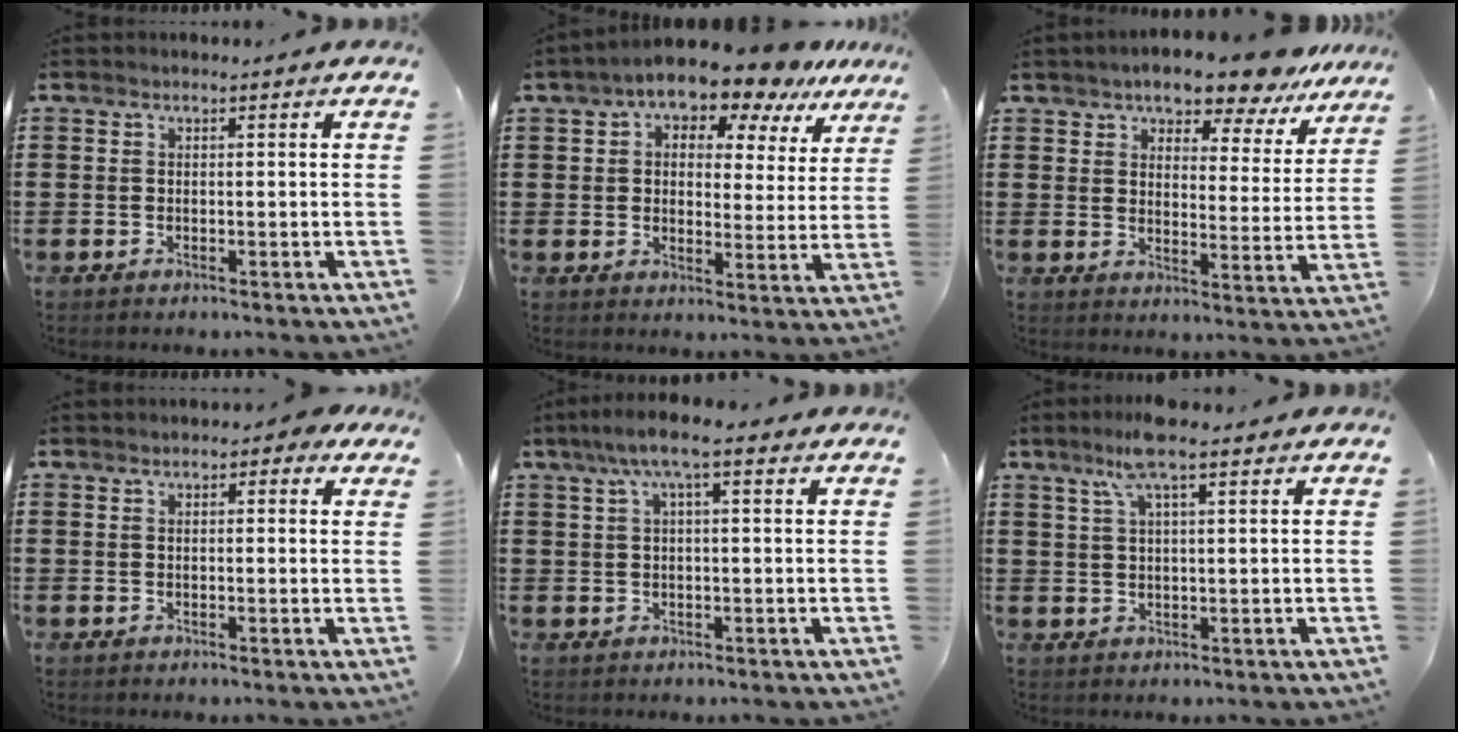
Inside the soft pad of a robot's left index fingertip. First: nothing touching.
{"total": 8.6, "force": [7.3, 2.8, 3.6], "torque": [-0.080, -0.032, 0.127]}
{"total": 7.9, "force": [7.3, 1.2, 2.9], "torque": [-0.070, -0.037, 0.127]}
{"total": 1.6, "force": [1.1, 0.7, 1.0], "torque": [-0.015, 0.003, 0.017]}
{"total": 5.8, "force": [2.9, 1.0, 4.9], "torque": [-0.100, 0.009, 0.049]}
{"total": 6.7, "force": [4.1, 0.8, 5.3], "torque": [-0.111, 0.008, 0.072]}